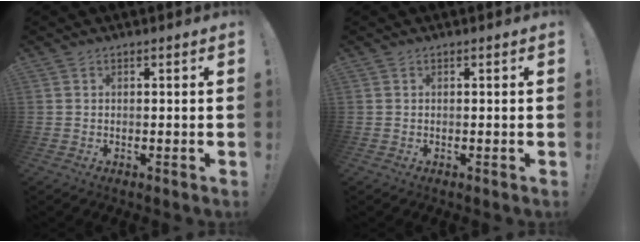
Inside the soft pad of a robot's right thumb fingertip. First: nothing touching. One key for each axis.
{"total": 0.0}